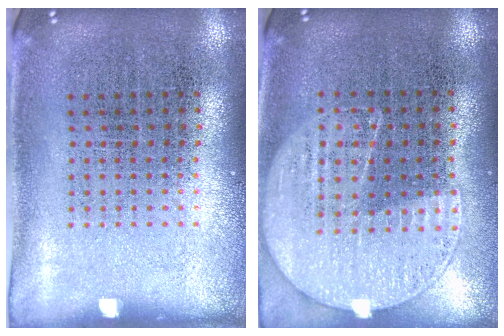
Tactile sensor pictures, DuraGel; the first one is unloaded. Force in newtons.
{"total": 1.1, "press": 1.0, "slide": 0.4}